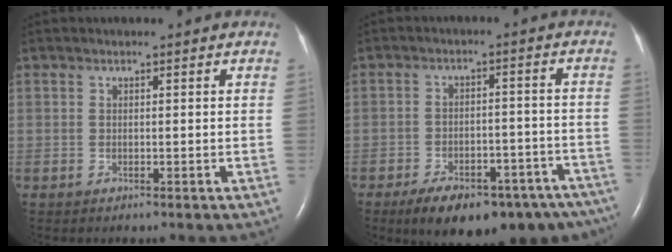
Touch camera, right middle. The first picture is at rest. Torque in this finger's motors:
{"motor_torque": [1.17, -0.97, 0.23, 0.09]}